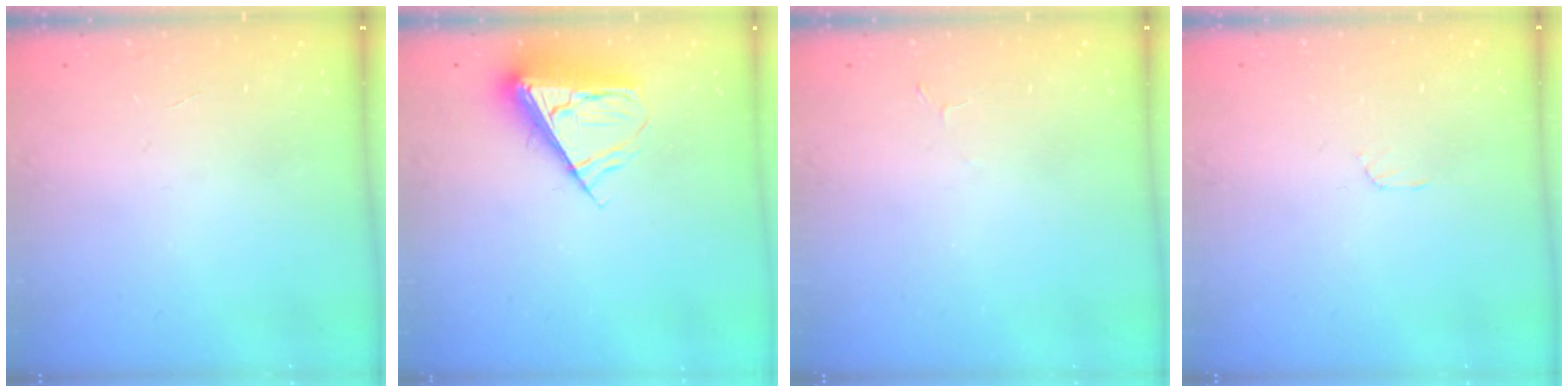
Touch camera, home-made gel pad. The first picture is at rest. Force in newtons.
{"total": 11.2, "press": 11.2, "slide": 0.9}
{"total": 1.9, "press": 1.9, "slide": 0.3}
{"total": 2.9, "press": 2.9, "slide": 0.4}